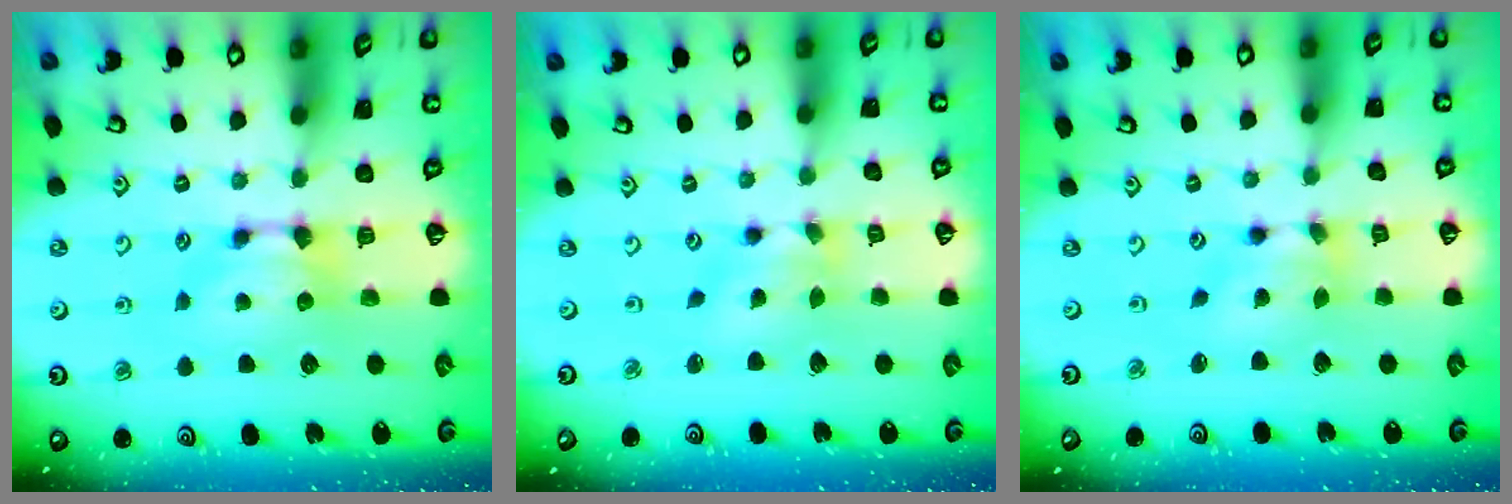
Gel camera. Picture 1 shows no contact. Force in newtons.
{"total": 1.8, "press": 1.1, "slide": 1.4}
{"total": 4.1, "press": 3.6, "slide": 1.8}